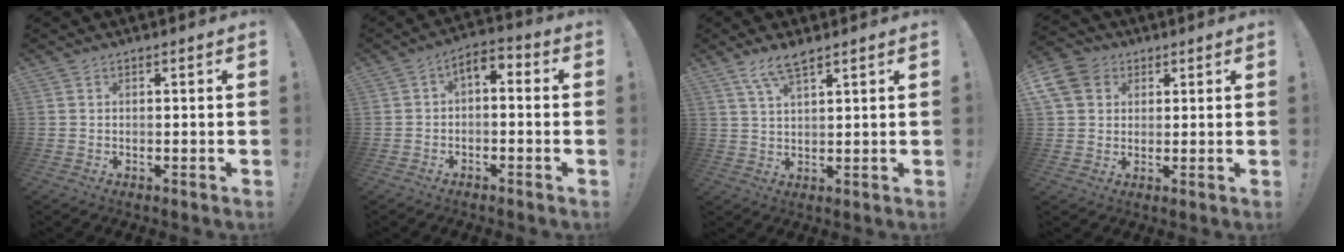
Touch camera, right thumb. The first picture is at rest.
{"total": 4.1, "force": [-2.0, 2.2, 2.9], "torque": [-0.035, 0.010, -0.035]}
{"total": 5.8, "force": [4.1, 1.4, 3.9], "torque": [-0.073, -0.016, 0.074]}
{"total": 8.8, "force": [3.4, 7.2, 3.7], "torque": [-0.076, -0.013, 0.068]}